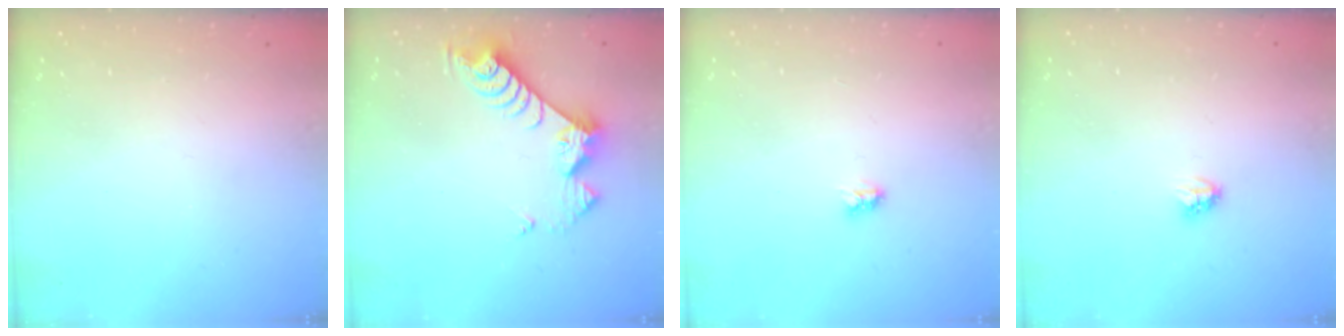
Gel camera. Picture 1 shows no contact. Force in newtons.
{"total": 9.6, "press": 9.5, "slide": 0.7}
{"total": 2.9, "press": 2.9, "slide": 0.3}
{"total": 2.8, "press": 2.8, "slide": 0.3}